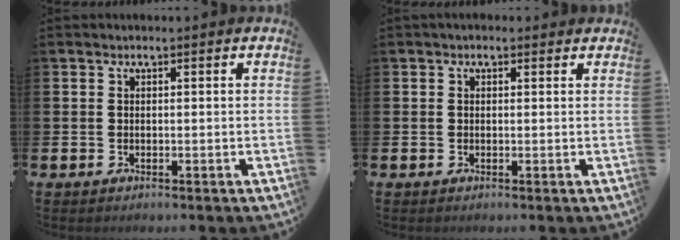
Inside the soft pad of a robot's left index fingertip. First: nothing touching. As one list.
[{"total": 0.7, "force": [0.3, 0.5, 0.3], "torque": [-0.007, 0.008, 0.003]}]